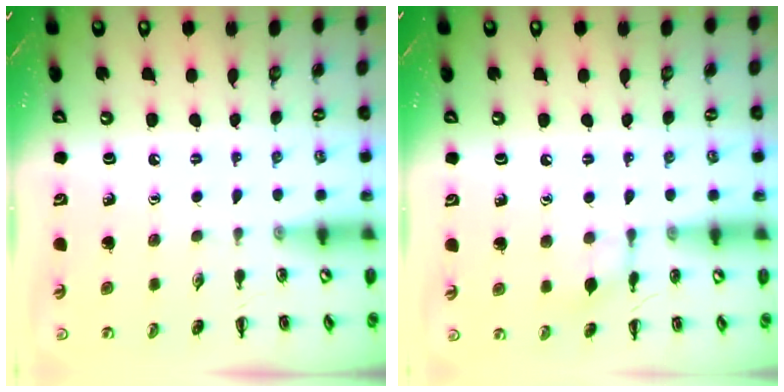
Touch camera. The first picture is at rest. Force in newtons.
{"total": 6.2, "press": 6.0, "slide": 1.6}